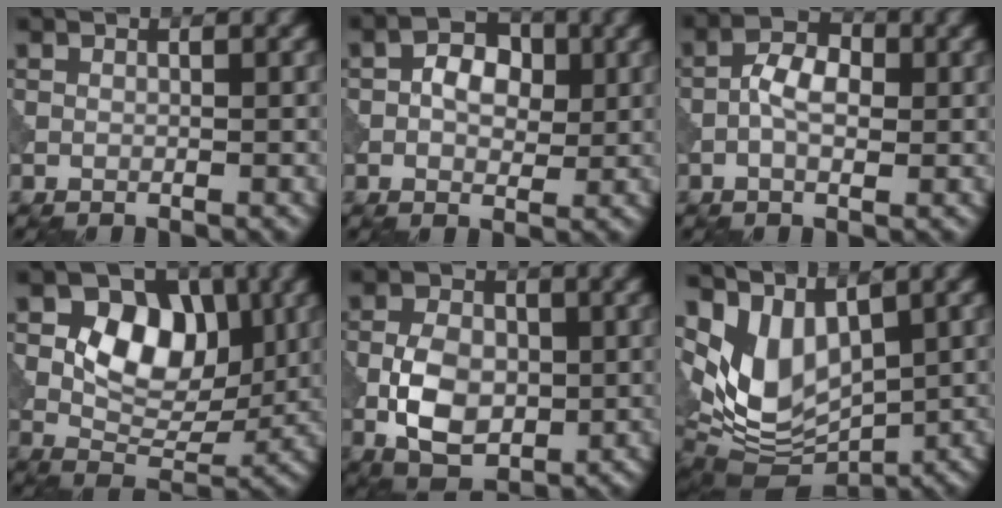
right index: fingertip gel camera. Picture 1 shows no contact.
{"total": 3.5, "force": [-0.1, 2.5, 2.6], "torque": [-0.040, 0.004, -0.010]}
{"total": 3.4, "force": [-0.7, 1.8, 2.7], "torque": [-0.052, 0.005, -0.020]}
{"total": 6.9, "force": [1.0, 4.7, 5.0], "torque": [-0.070, -0.004, 0.014]}
{"total": 6.4, "force": [-1.3, 4.1, 4.8], "torque": [-0.088, -0.001, -0.031]}
{"total": 7.3, "force": [1.4, 4.4, 5.7], "torque": [-0.116, -0.024, 0.035]}